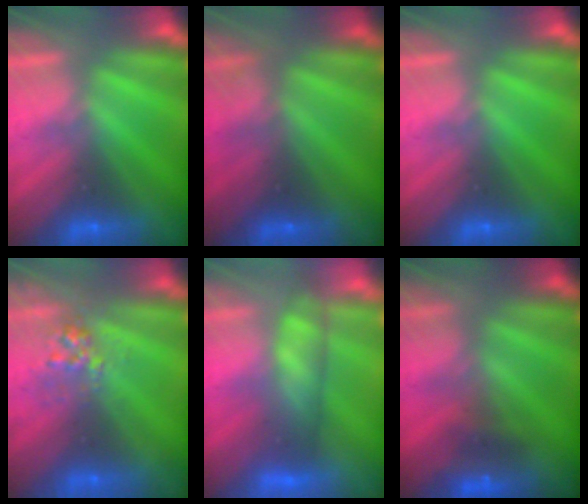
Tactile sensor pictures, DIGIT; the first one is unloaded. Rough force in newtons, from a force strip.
{"total": 2.5}
{"total": 0.0}
{"total": 2.9}
{"total": 4.0}
{"total": 4.8}